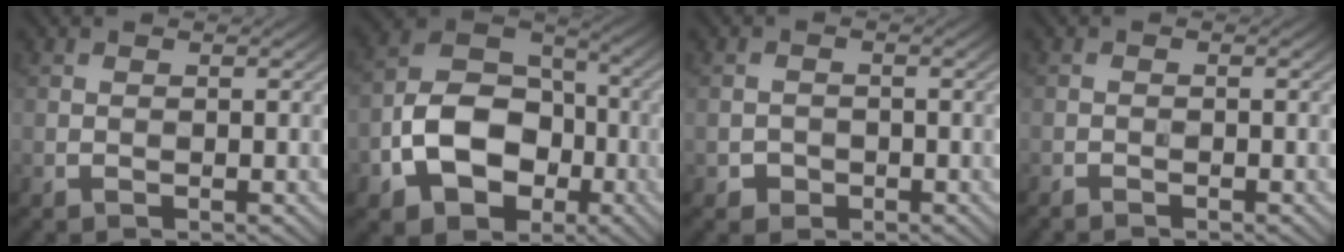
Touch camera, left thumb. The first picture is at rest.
{"total": 11.6, "force": [-3.9, 8.1, 7.2], "torque": [-0.148, -0.015, -0.083]}
{"total": 1.5, "force": [-0.9, 1.2, 0.3], "torque": [-0.001, -0.001, -0.019]}
{"total": 0.9, "force": [-0.9, 0.1, 0.2], "torque": [-0.002, -0.002, -0.018]}